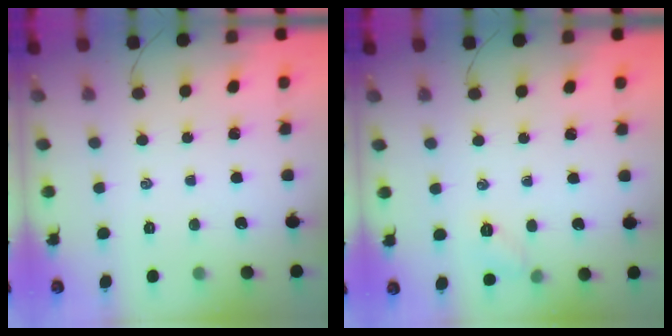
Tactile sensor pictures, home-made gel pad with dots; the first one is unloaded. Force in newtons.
{"total": 5.8, "press": 5.5, "slide": 1.7}